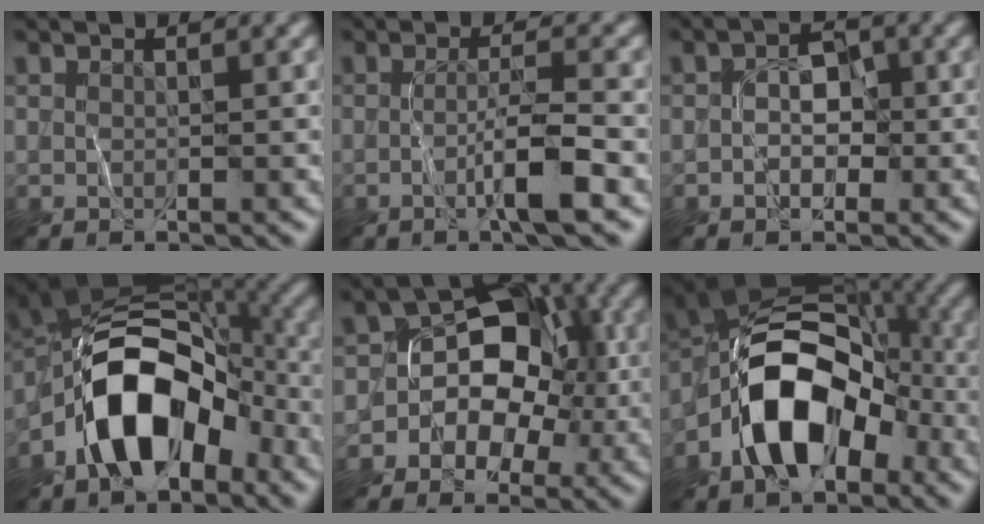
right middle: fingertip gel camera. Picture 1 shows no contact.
{"total": 4.0, "force": [-1.4, 0.4, 3.8], "torque": [-0.064, 0.007, -0.031]}
{"total": 2.6, "force": [-0.7, 1.9, 1.6], "torque": [-0.019, 0.005, -0.015]}
{"total": 10.8, "force": [-4.6, 6.4, 7.4], "torque": [-0.118, 0.016, -0.090]}
{"total": 9.1, "force": [-1.8, 7.3, 5.0], "torque": [-0.033, 0.030, -0.055]}
{"total": 10.9, "force": [-4.0, 6.7, 7.5], "torque": [-0.124, 0.009, -0.082]}